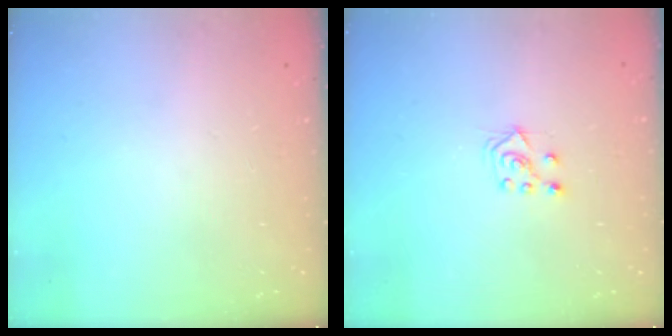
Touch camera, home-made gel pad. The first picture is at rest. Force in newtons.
{"total": 5.7, "press": 5.7, "slide": 0.8}